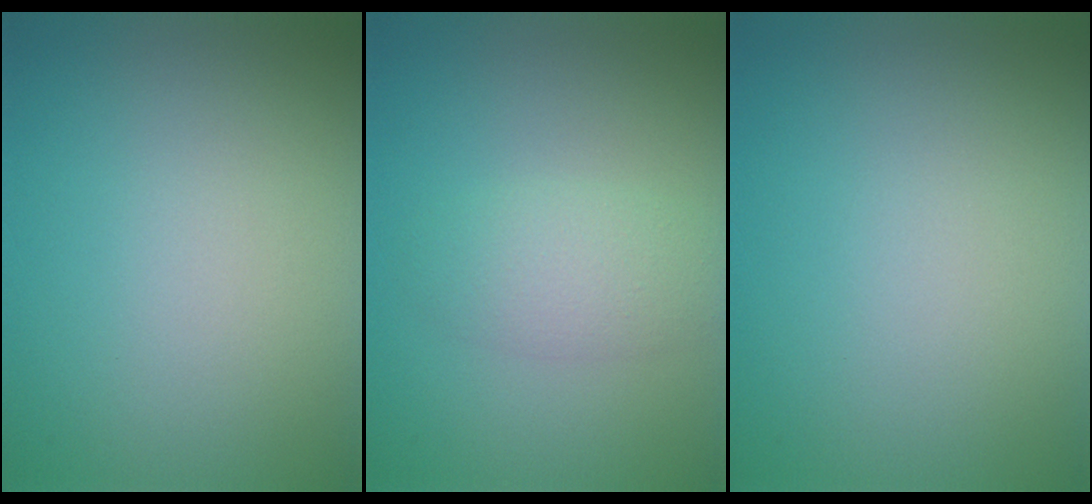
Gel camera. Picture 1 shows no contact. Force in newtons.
{"total": 2.8, "press": 2.8, "slide": 0.1}
{"total": 0.0}